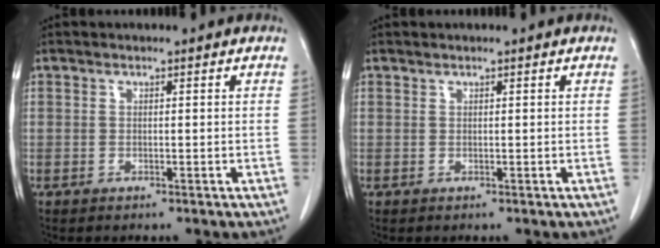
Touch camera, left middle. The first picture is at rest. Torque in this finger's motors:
{"motor_torque": [0.07, -0.21, -0.08, -0.01]}